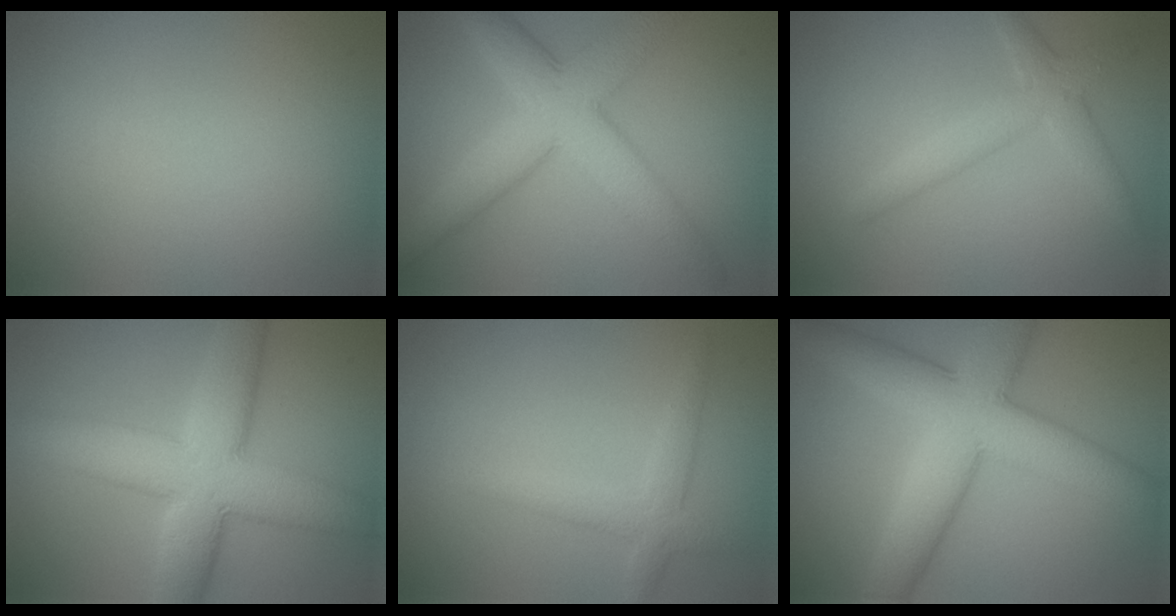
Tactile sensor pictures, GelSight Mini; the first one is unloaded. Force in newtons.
{"total": 7.5, "press": 7.5, "slide": 0.2}
{"total": 2.9, "press": 2.9, "slide": 0.1}
{"total": 9.6, "press": 9.6, "slide": 0.5}
{"total": 2.7, "press": 2.7, "slide": 0.1}
{"total": 8.9, "press": 8.9, "slide": 0.2}